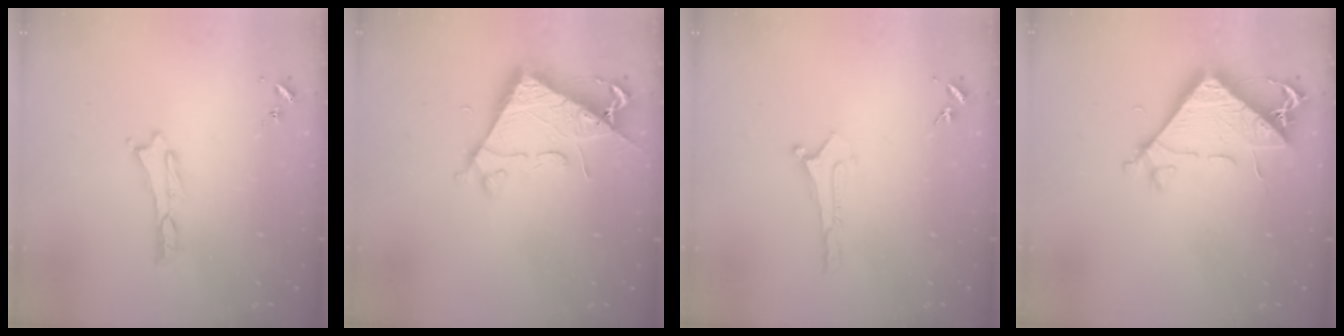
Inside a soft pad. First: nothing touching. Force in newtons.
{"total": 6.6, "press": 6.5, "slide": 0.6}
{"total": 0.0}
{"total": 7.6, "press": 7.5, "slide": 1.2}